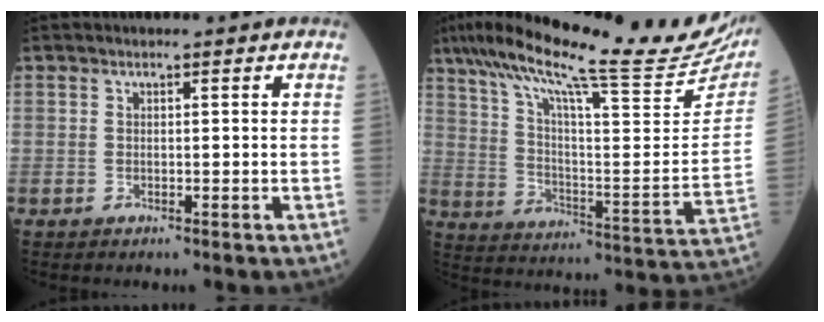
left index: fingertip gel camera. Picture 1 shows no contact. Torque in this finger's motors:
{"motor_torque": [0.61, -1.53, 0.58, 0.16]}